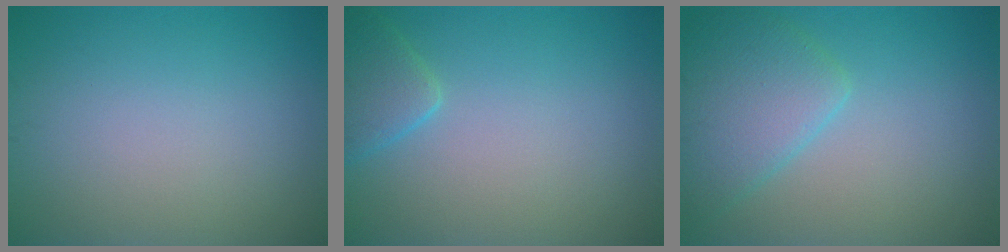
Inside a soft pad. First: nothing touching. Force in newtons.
{"total": 2.6, "press": 2.6, "slide": 0.2}
{"total": 4.6, "press": 4.6, "slide": 0.3}